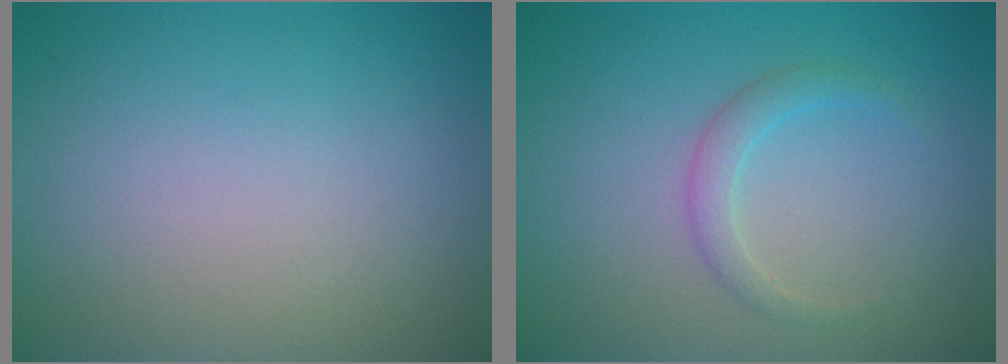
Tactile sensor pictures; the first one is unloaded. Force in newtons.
{"total": 1.6, "press": 1.6, "slide": 0.1}